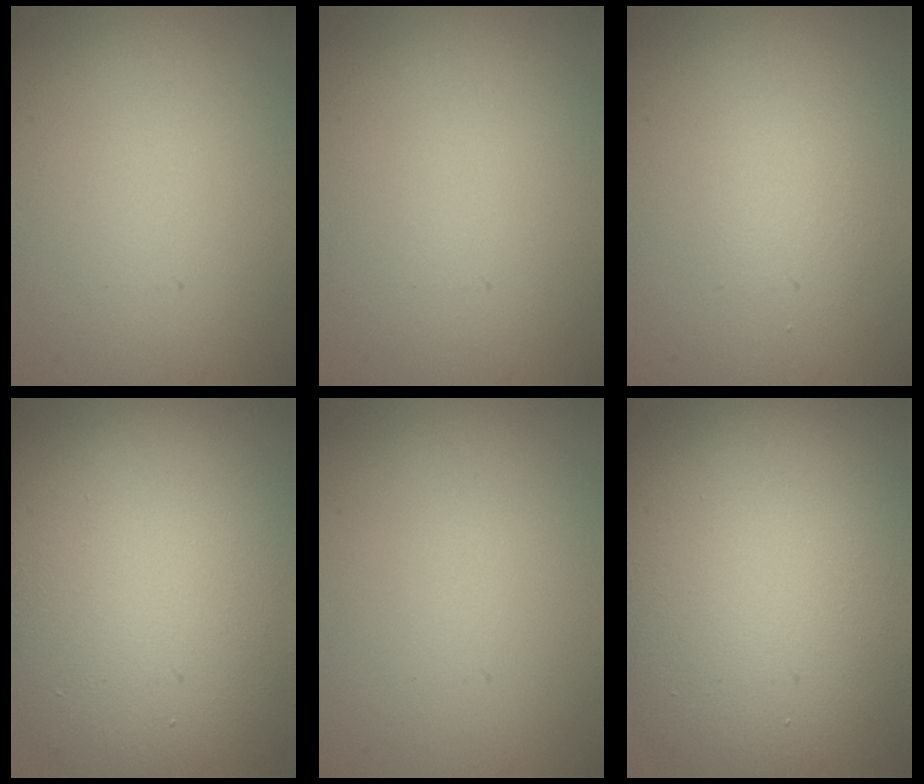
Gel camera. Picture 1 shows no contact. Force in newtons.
{"total": 0.0}
{"total": 1.4, "press": 1.4, "slide": 0.0}
{"total": 15.4, "press": 15.4, "slide": 0.5}
{"total": 0.0}
{"total": 15.6, "press": 15.6, "slide": 1.1}